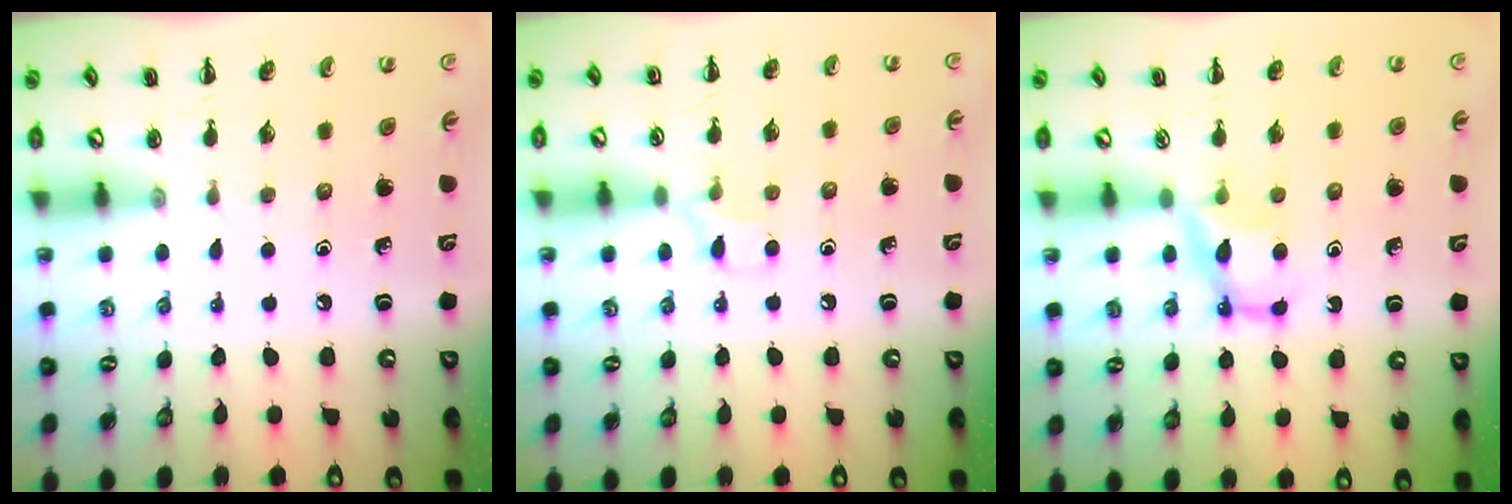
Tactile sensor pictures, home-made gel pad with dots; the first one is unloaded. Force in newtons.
{"total": 6.4, "press": 6.2, "slide": 1.9}
{"total": 4.9, "press": 4.8, "slide": 1.1}